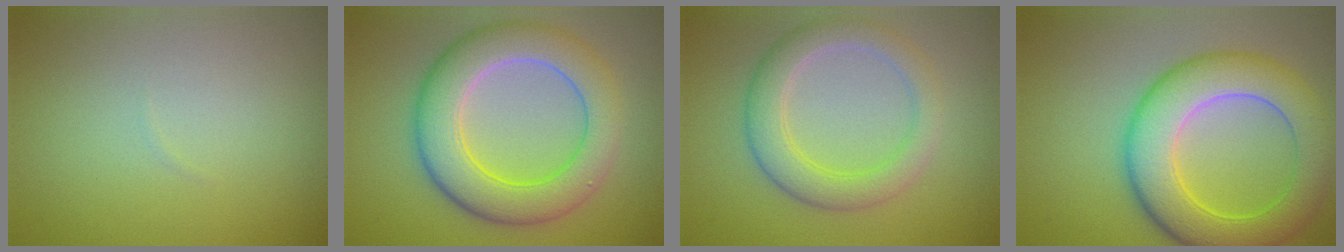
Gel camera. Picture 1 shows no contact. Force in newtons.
{"total": 7.8, "press": 7.8, "slide": 0.3}
{"total": 4.2, "press": 4.2, "slide": 0.1}
{"total": 8.1, "press": 8.1, "slide": 0.2}